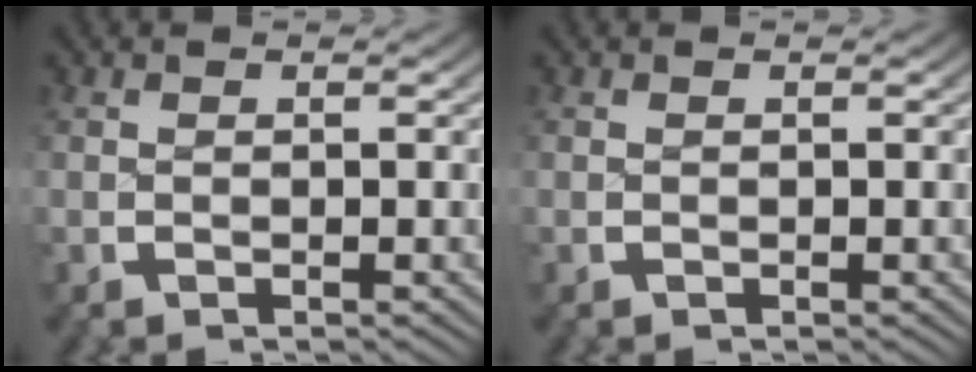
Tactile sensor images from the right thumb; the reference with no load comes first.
{"total": 0.0}